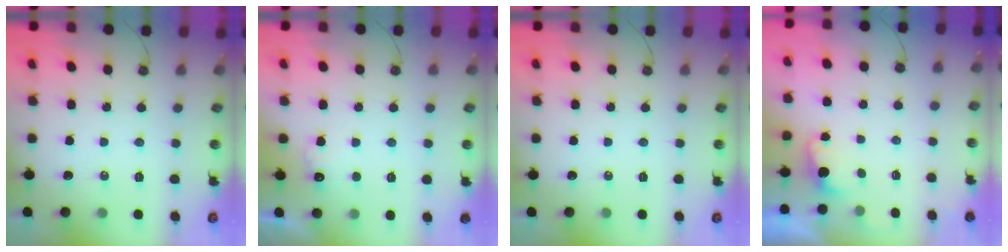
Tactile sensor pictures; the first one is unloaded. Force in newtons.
{"total": 5.4, "press": 5.3, "slide": 1.2}
{"total": 0.0}
{"total": 1.9, "press": 1.6, "slide": 0.9}